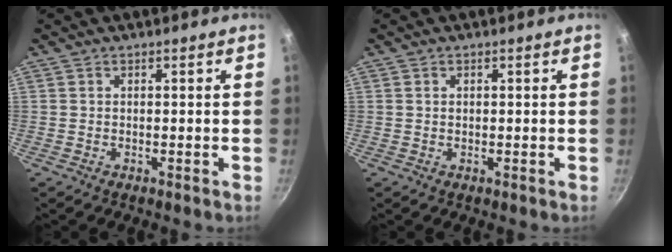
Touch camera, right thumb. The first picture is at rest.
{"total": 0.5, "force": [0.2, 0.4, 0.3], "torque": [-0.004, -0.001, 0.003]}